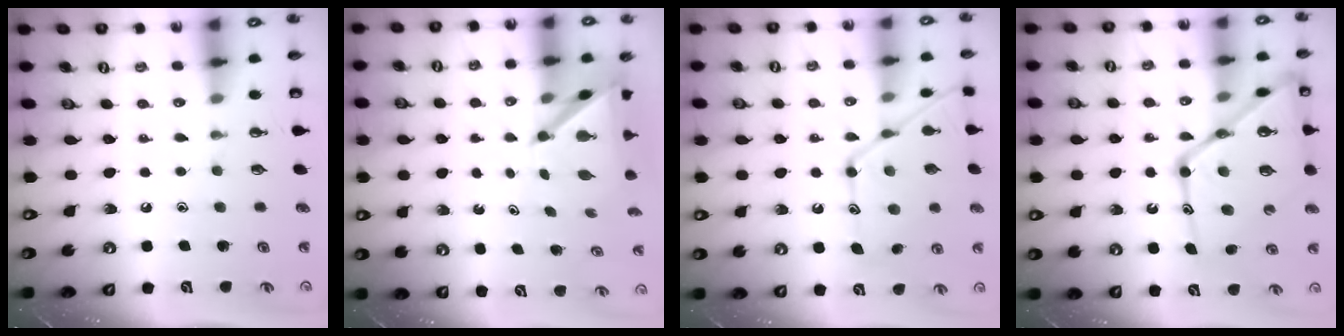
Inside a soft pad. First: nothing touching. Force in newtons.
{"total": 4.7, "press": 4.7, "slide": 0.5}
{"total": 16.5, "press": 16.4, "slide": 1.4}
{"total": 24.2, "press": 24.1, "slide": 2.0}